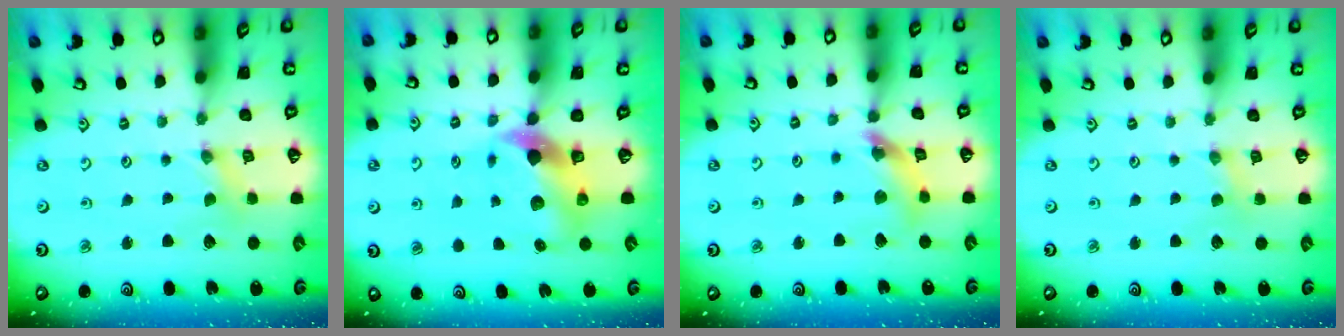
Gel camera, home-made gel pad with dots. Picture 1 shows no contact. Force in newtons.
{"total": 9.2, "press": 9.1, "slide": 1.3}
{"total": 10.6, "press": 10.5, "slide": 1.3}
{"total": 0.0}